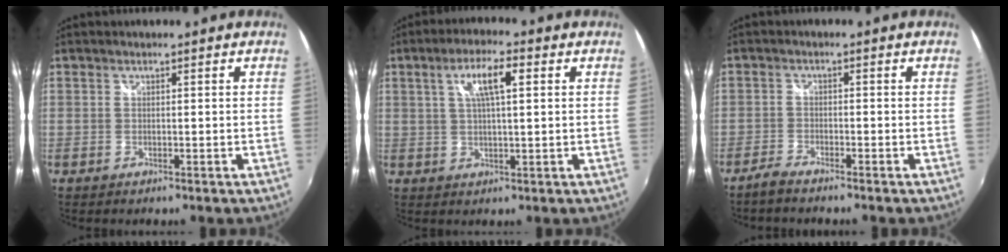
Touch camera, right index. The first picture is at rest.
{"total": 7.0, "force": [2.3, 1.6, 6.4], "torque": [-0.117, 0.010, 0.042]}
{"total": 3.0, "force": [-2.7, 0.3, 1.2], "torque": [-0.044, -0.005, -0.057]}